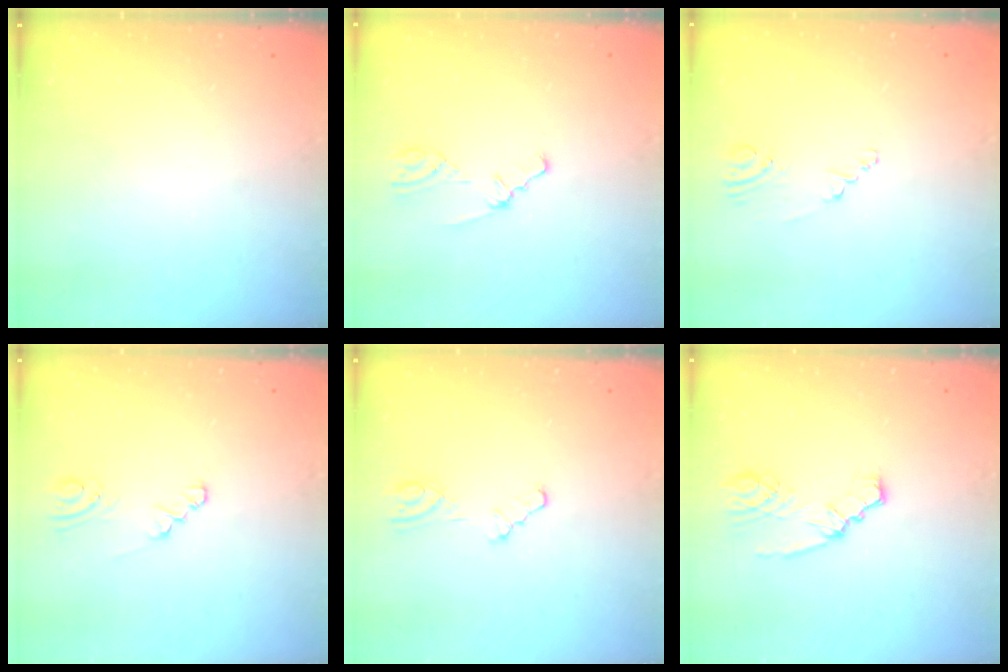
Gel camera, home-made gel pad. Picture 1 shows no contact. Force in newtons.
{"total": 1.5, "press": 1.5, "slide": 0.3}
{"total": 2.0, "press": 1.7, "slide": 1.0}
{"total": 1.0, "press": 1.0, "slide": 0.1}
{"total": 4.7, "press": 4.7, "slide": 0.4}
{"total": 2.8, "press": 2.7, "slide": 0.6}